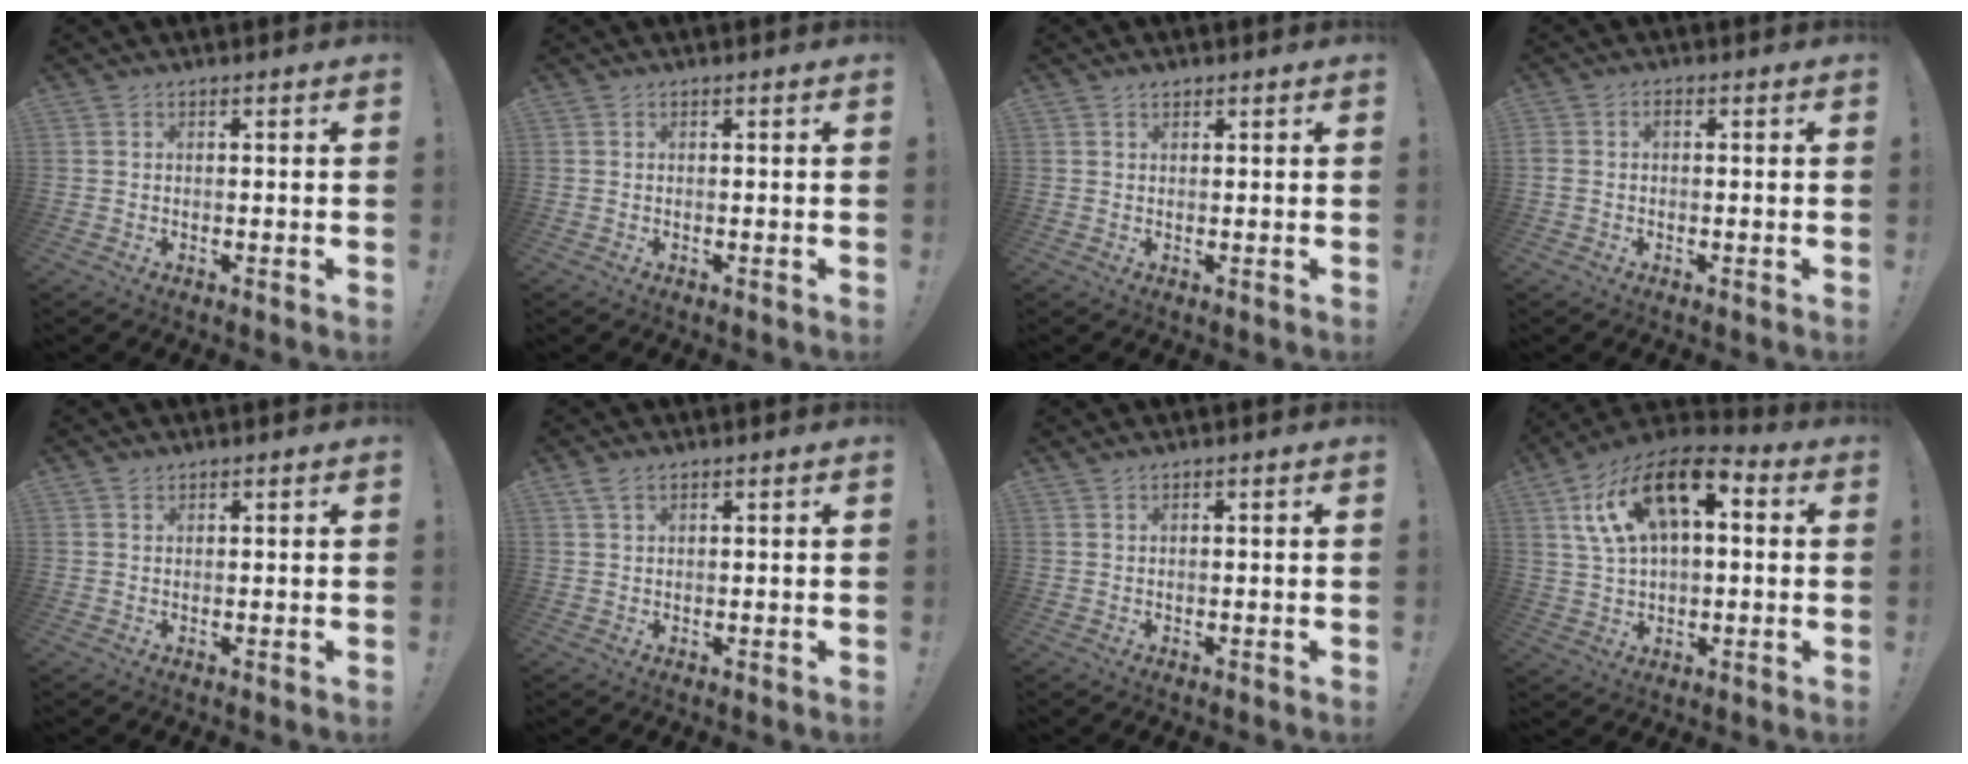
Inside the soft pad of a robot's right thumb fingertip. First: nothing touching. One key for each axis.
{"total": 0.0}
{"total": 1.1, "fx": 0.9, "fy": 0.6, "fz": 0.4, "tx": -0.008, "ty": 0.000, "tz": 0.017}
{"total": 1.7, "fx": -0.3, "fy": 1.0, "fz": 1.3, "tx": -0.026, "ty": 0.007, "tz": -0.006}
{"total": 0.9, "fx": 0.8, "fy": 0.4, "fz": 0.2, "tx": -0.001, "ty": -0.001, "tz": 0.015}
{"total": 2.7, "fx": 1.7, "fy": 1.2, "fz": 1.7, "tx": -0.035, "ty": 0.000, "tz": 0.032}
{"total": 0.6, "fx": 0.5, "fy": -0.1, "fz": 0.2, "tx": 0.004, "ty": -0.004, "tz": 0.008}
{"total": 17.2, "fx": 6.7, "fy": 9.4, "fz": 12.7, "tx": -0.229, "ty": -0.017, "tz": 0.120}